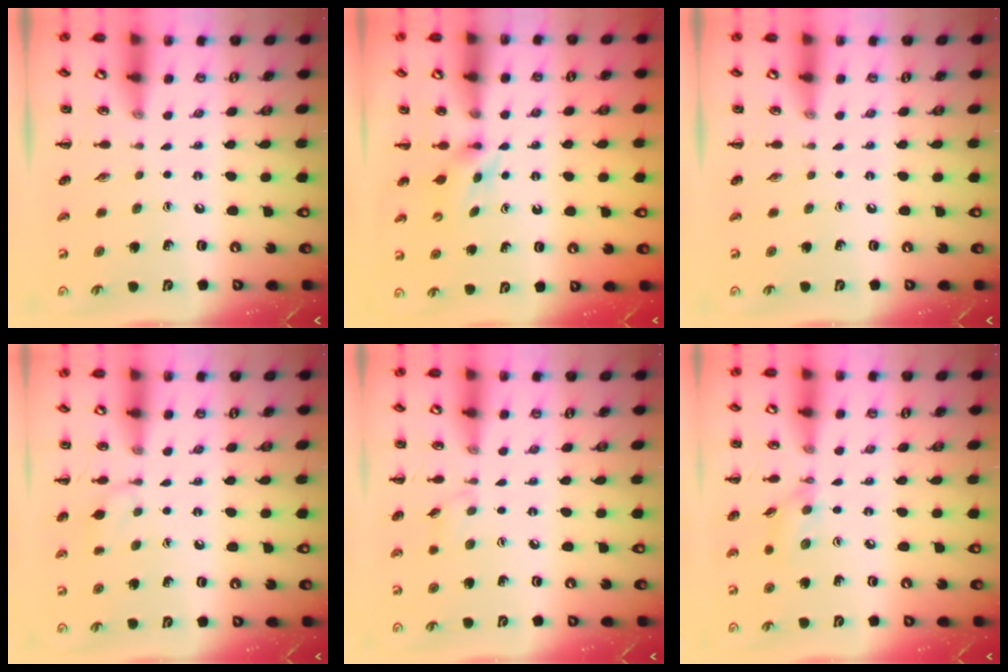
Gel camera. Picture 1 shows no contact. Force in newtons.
{"total": 4.9, "press": 4.7, "slide": 1.3}
{"total": 0.0}
{"total": 7.3, "press": 6.9, "slide": 2.1}
{"total": 4.3, "press": 3.9, "slide": 1.7}
{"total": 6.8, "press": 6.8, "slide": 0.9}